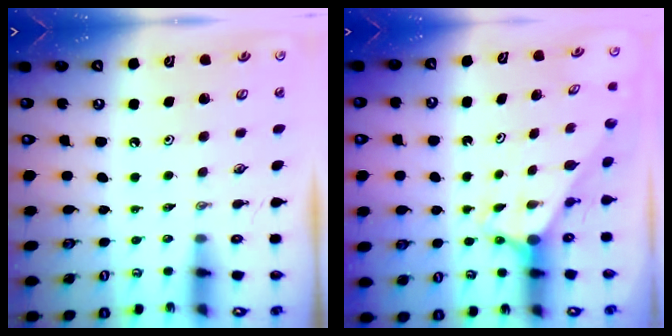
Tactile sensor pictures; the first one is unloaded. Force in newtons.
{"total": 2.9, "press": 2.9, "slide": 0.0}